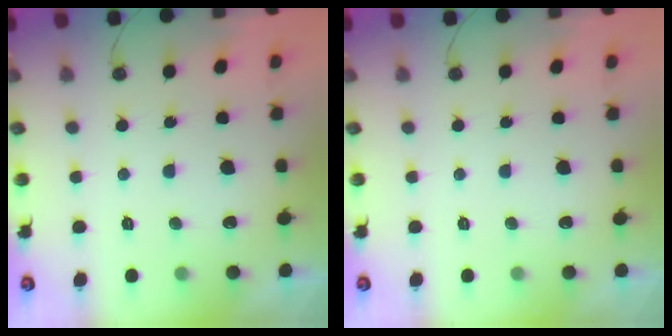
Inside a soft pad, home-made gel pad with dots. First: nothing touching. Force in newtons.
{"total": 0.0}